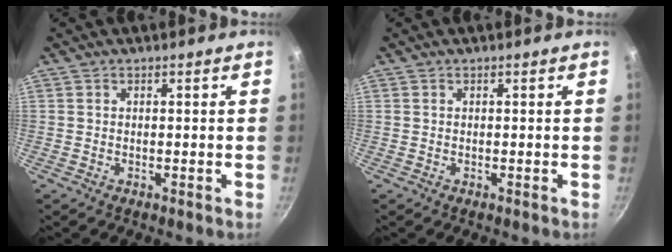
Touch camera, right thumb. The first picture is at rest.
{"total": 0.0}